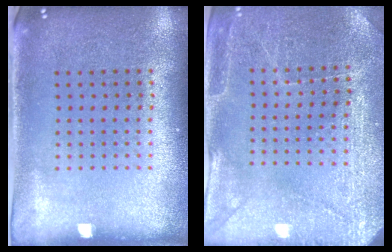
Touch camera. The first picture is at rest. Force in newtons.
{"total": 2.9, "press": 2.9, "slide": 0.3}